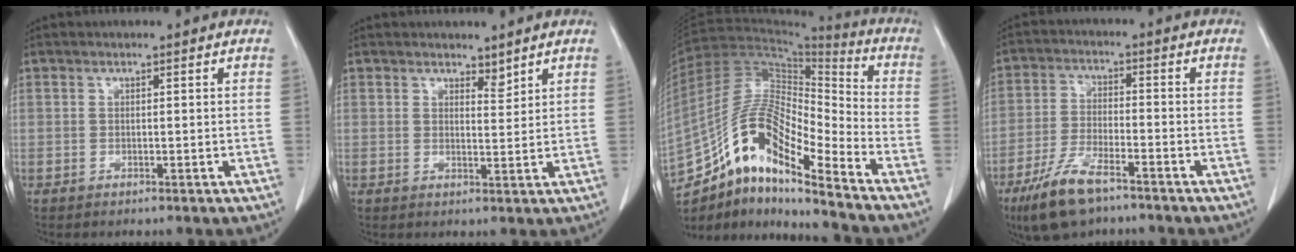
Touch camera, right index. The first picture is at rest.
{"total": 2.2, "force": [1.9, 0.7, 0.7], "torque": [-0.010, -0.006, 0.031]}
{"total": 17.4, "force": [-12.0, 3.1, 12.2], "torque": [-0.228, 0.028, -0.211]}
{"total": 9.6, "force": [-6.6, 2.6, 6.4], "torque": [-0.137, -0.017, -0.120]}